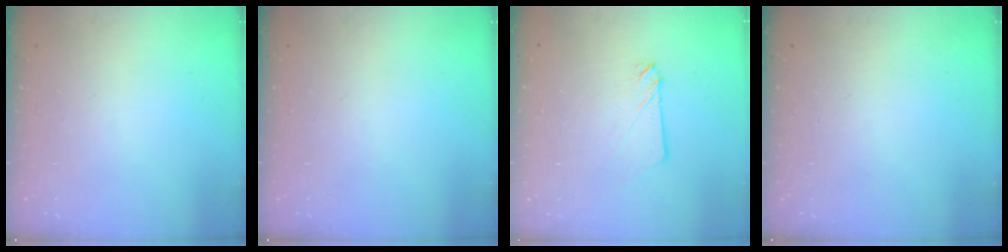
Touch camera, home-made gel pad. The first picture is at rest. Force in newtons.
{"total": 0.0}
{"total": 3.3, "press": 3.2, "slide": 0.5}
{"total": 0.0}